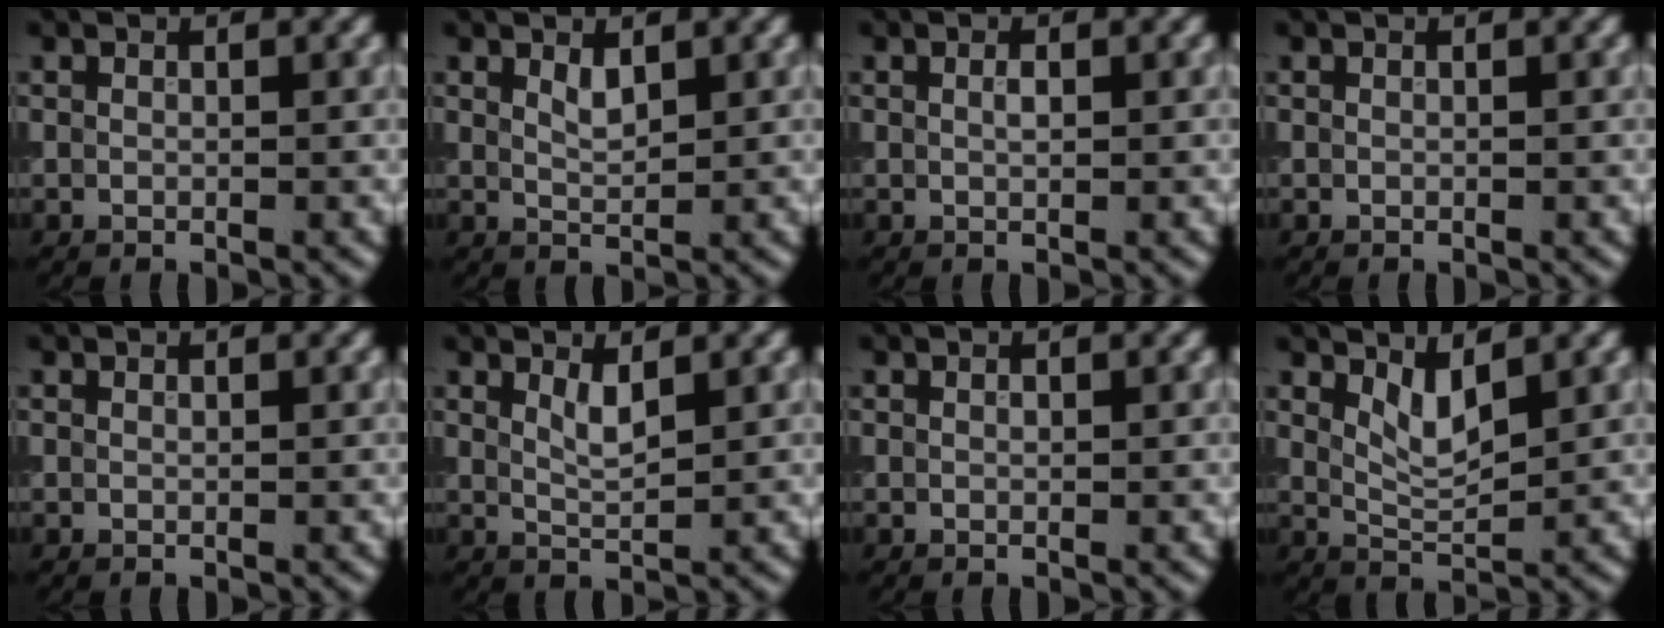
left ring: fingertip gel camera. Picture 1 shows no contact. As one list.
[{"total": 1.1, "force": [0.8, 0.3, 0.8], "torque": [-0.019, -0.002, 0.018]}, {"total": 0.6, "force": [0.1, 0.1, 0.6], "torque": [-0.015, 0.002, 0.003]}, {"total": 0.0}, {"total": 0.0}, {"total": 1.4, "force": [0.8, 0.2, 1.1], "torque": [-0.026, -0.004, 0.018]}, {"total": 0.0}, {"total": 2.2, "force": [1.3, 0.6, 1.7], "torque": [-0.036, -0.008, 0.029]}]